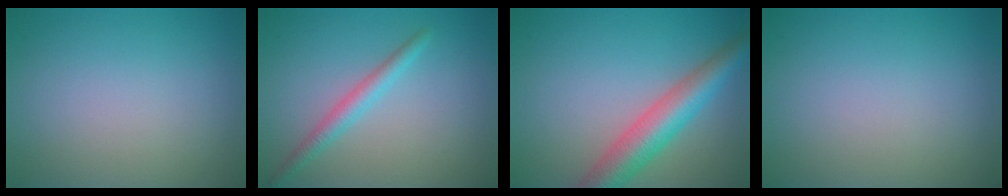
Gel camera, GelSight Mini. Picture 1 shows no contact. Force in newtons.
{"total": 2.2, "press": 2.2, "slide": 0.1}
{"total": 5.7, "press": 5.7, "slide": 0.3}
{"total": 0.0}